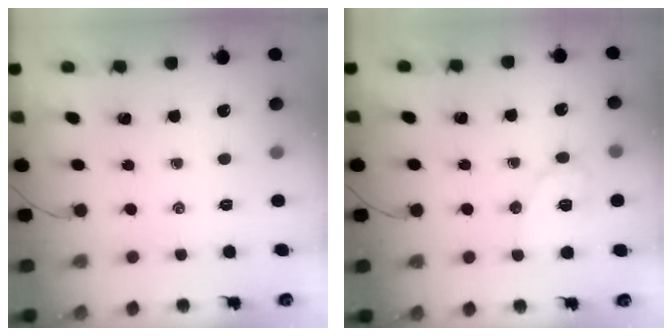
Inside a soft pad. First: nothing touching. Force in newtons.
{"total": 8.9, "press": 8.9, "slide": 0.6}